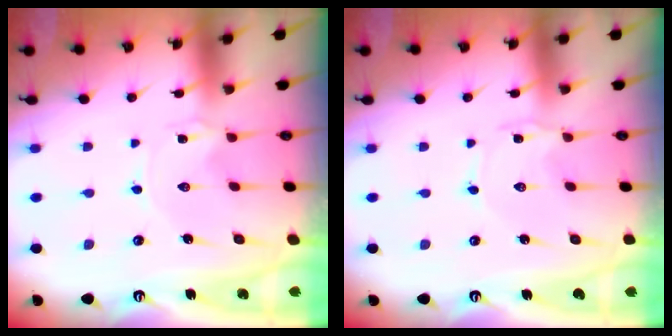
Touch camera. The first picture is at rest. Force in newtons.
{"total": 1.3, "press": 1.3, "slide": 0.2}